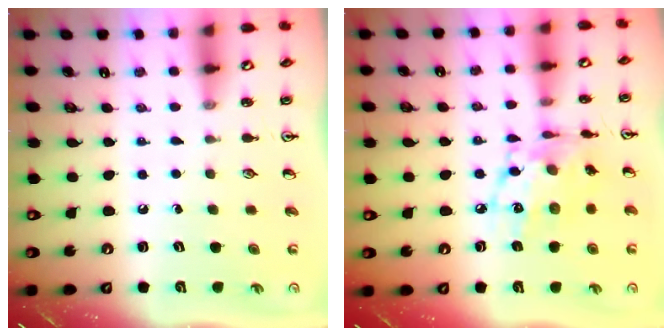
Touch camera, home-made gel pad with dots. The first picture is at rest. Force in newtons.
{"total": 13.8, "press": 13.7, "slide": 0.8}